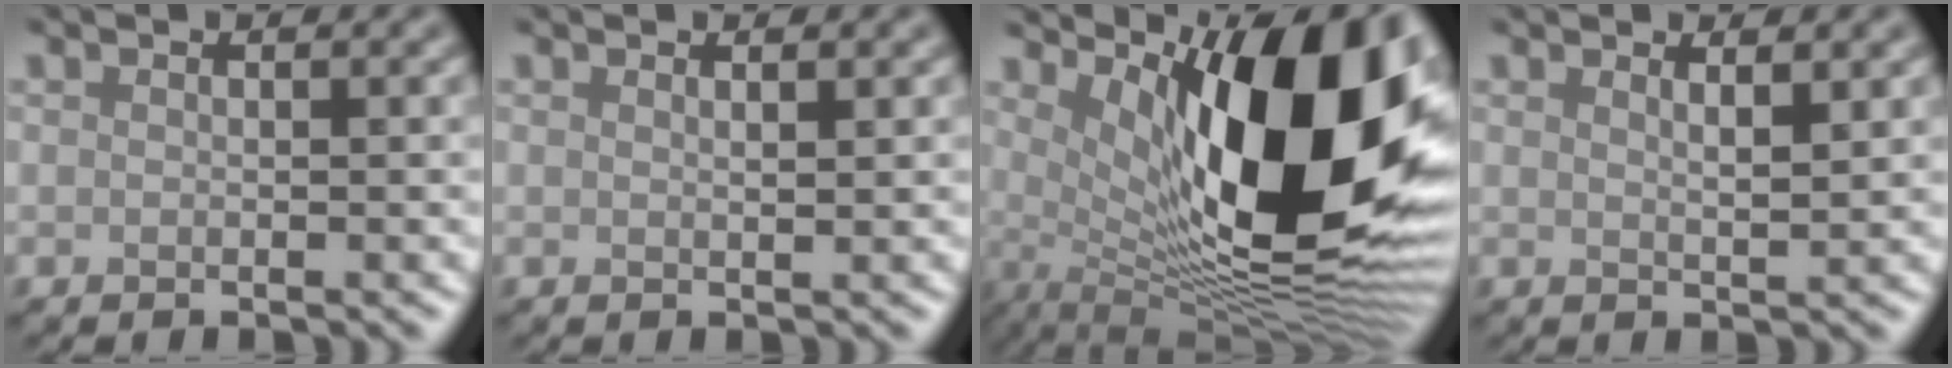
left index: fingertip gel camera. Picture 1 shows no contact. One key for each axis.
{"total": 0.8, "fx": 0.5, "fy": 0.2, "fz": 0.6, "tx": -0.006, "ty": 0.000, "tz": 0.004}
{"total": 14.5, "fx": 3.3, "fy": 4.9, "fz": 13.3, "tx": -0.176, "ty": -0.013, "tz": 0.057}
{"total": 1.8, "fx": 1.0, "fy": 0.5, "fz": 1.4, "tx": -0.016, "ty": -0.002, "tz": 0.014}